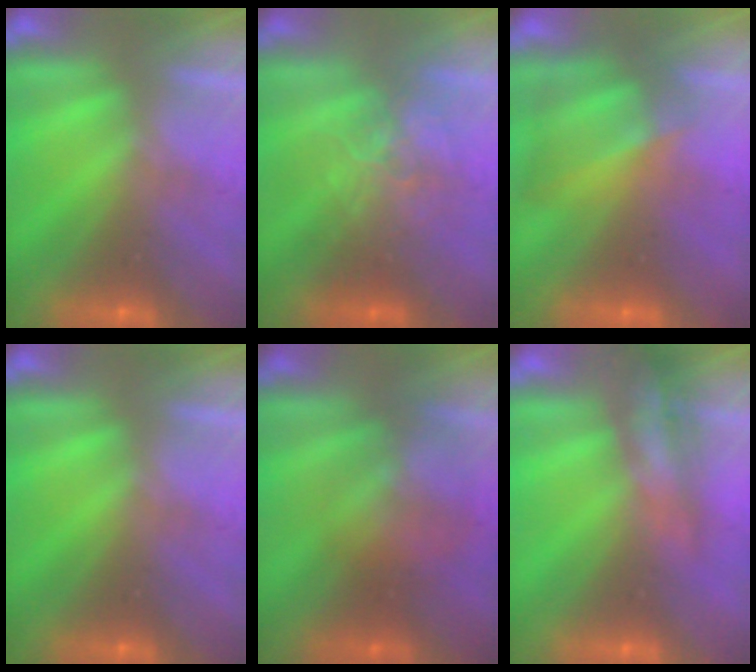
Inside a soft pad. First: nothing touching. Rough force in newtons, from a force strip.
{"total": 2.5}
{"total": 4.7}
{"total": 0.0}
{"total": 2.3}
{"total": 2.4}